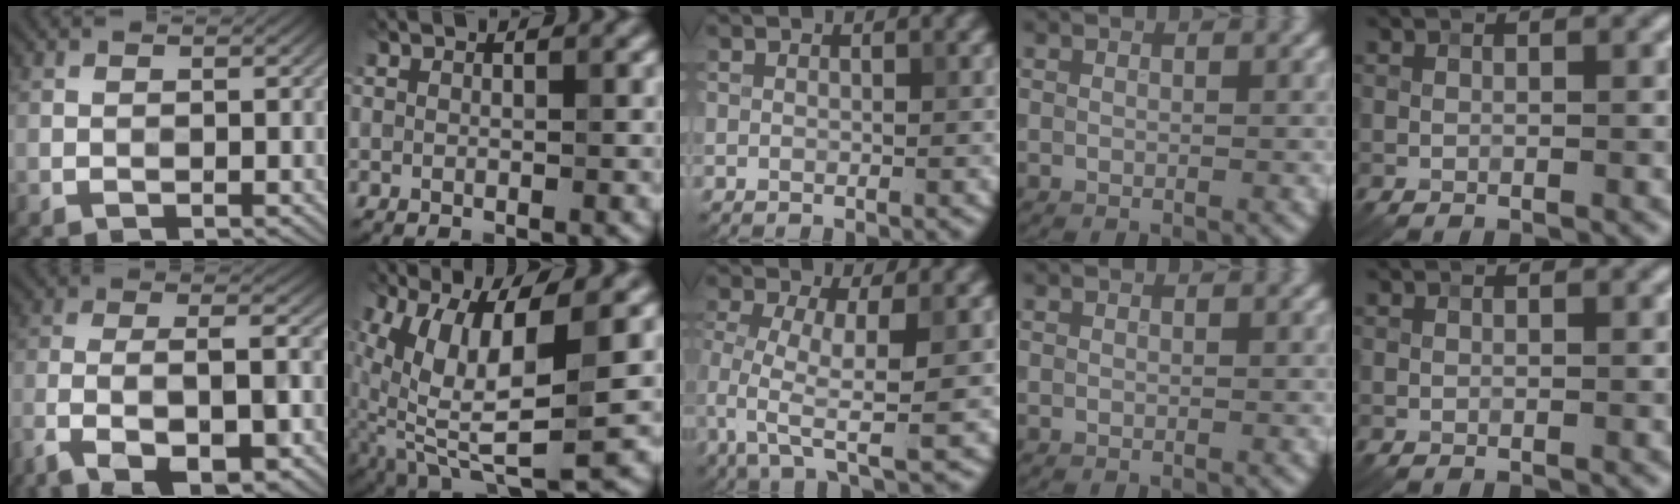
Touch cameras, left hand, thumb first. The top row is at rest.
{"thumb": {"total": 13.2, "force": [-7.7, 4.7, 9.6], "torque": [-0.195, -0.013, -0.139]}, "index": {"total": 9.1, "force": [0.4, 3.3, 8.5], "torque": [-0.180, -0.025, 0.026]}, "middle": {"total": 5.6, "force": [-1.3, 1.7, 5.2], "torque": [-0.108, -0.010, -0.027]}}